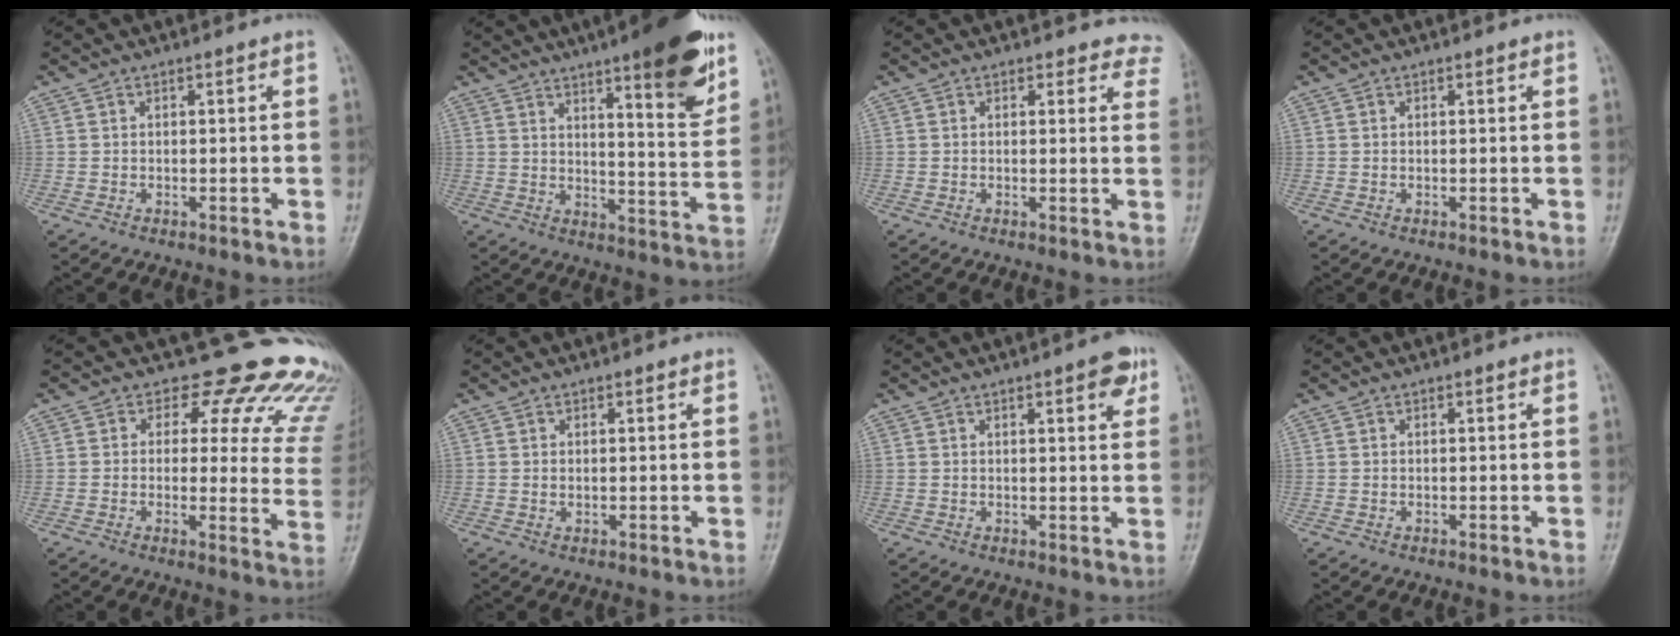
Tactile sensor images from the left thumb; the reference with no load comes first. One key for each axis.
{"total": 15.9, "fx": 9.5, "fy": 3.2, "fz": 12.4, "tx": -0.147, "ty": -0.054, "tz": 0.136}
{"total": 6.2, "fx": 5.5, "fy": 2.9, "fz": 0.4, "tx": 0.051, "ty": -0.019, "tz": 0.032}
{"total": 0.0}
{"total": 19.0, "fx": 15.2, "fy": 8.6, "fz": 7.4, "tx": -0.033, "ty": -0.095, "tz": 0.144}
{"total": 0.8, "fx": 0.4, "fy": 0.4, "fz": 0.5, "tx": -0.007, "ty": -0.003, "tz": 0.005}
{"total": 4.4, "fx": 2.3, "fy": 1.3, "fz": 3.5, "tx": -0.035, "ty": -0.008, "tz": 0.025}
{"total": 0.0}